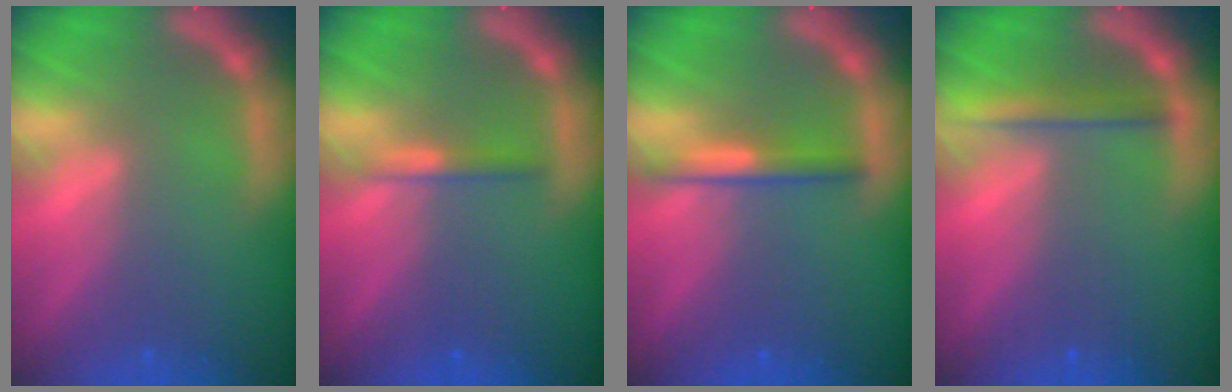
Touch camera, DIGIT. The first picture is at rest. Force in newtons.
{"total": 1.4}
{"total": 2.4}
{"total": 2.5}